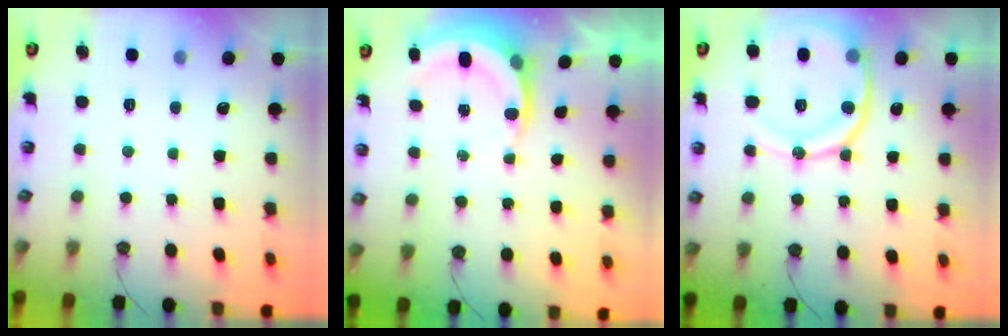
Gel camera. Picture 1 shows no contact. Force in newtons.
{"total": 5.1, "press": 5.0, "slide": 0.6}
{"total": 16.1, "press": 16.0, "slide": 1.6}